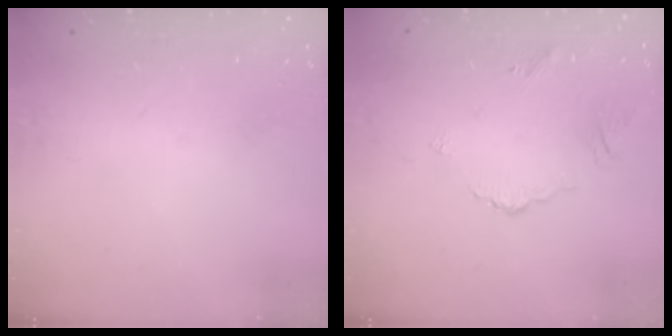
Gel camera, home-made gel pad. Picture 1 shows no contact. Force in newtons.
{"total": 3.5, "press": 3.4, "slide": 0.6}